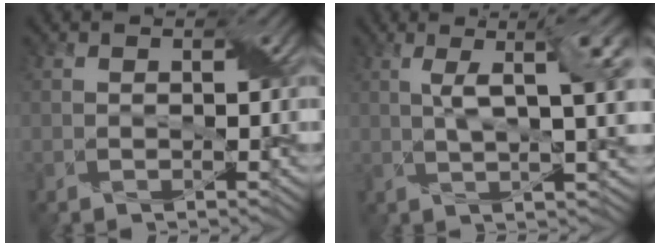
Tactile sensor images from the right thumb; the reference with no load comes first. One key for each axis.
{"total": 8.2, "fx": 1.9, "fy": 1.8, "fz": 7.7, "tx": -0.129, "ty": 0.011, "tz": 0.036}